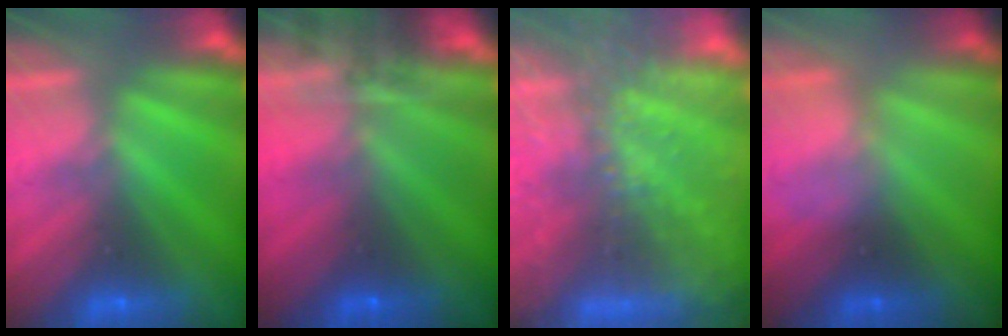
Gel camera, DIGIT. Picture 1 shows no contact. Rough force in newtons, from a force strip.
{"total": 7.9}
{"total": 7.5}
{"total": 2.4}